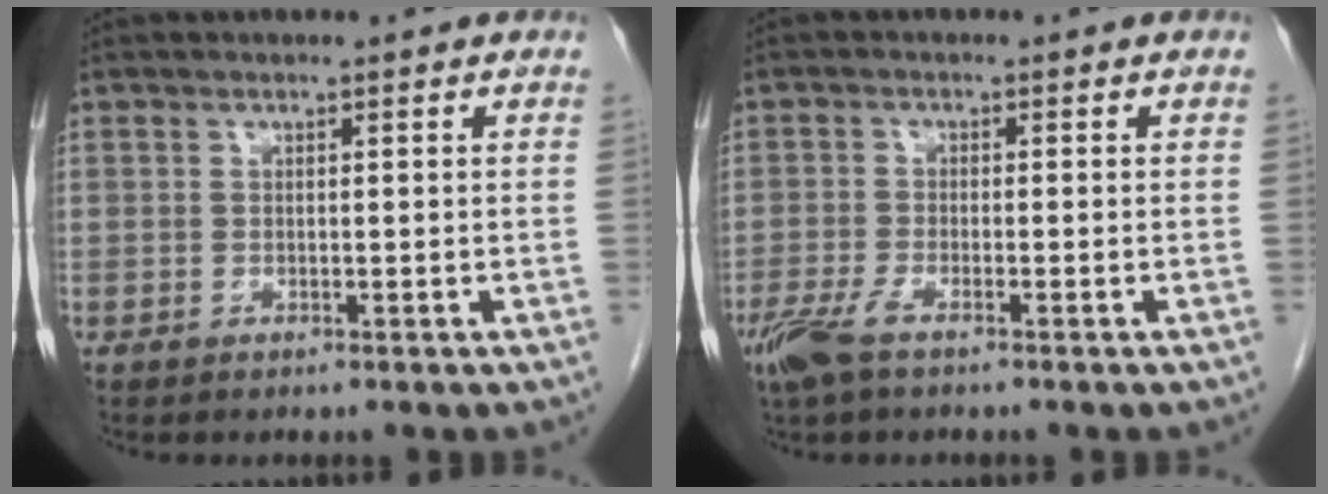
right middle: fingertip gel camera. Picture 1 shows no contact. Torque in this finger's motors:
{"motor_torque": [0.49, -0.33, 0.21, 0.06]}